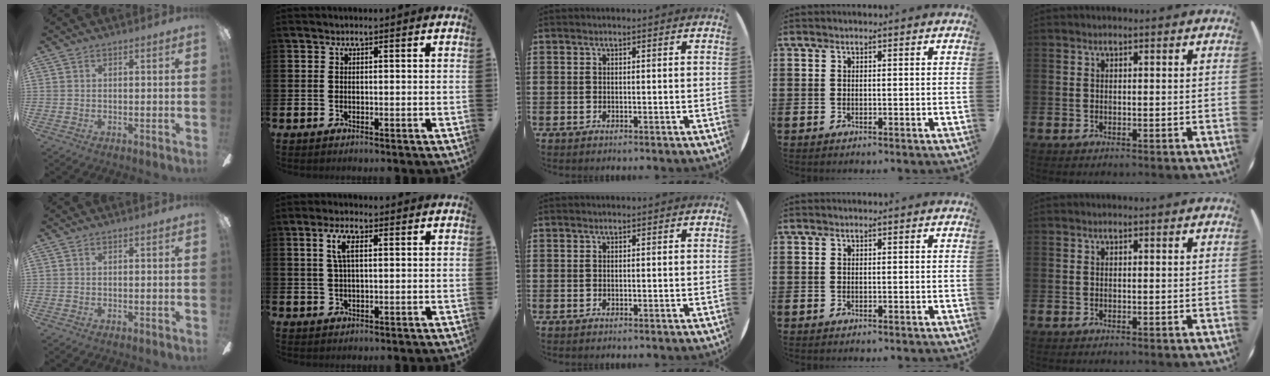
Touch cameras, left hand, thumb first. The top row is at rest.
{"index": {"total": 4.4, "force": [1.8, 1.6, 3.6], "torque": [-0.074, 0.009, 0.027]}}